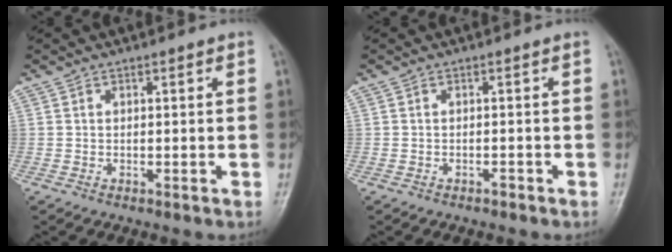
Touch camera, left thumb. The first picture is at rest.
{"total": 0.6, "force": [-0.6, 0.1, 0.1], "torque": [-0.001, 0.001, -0.010]}